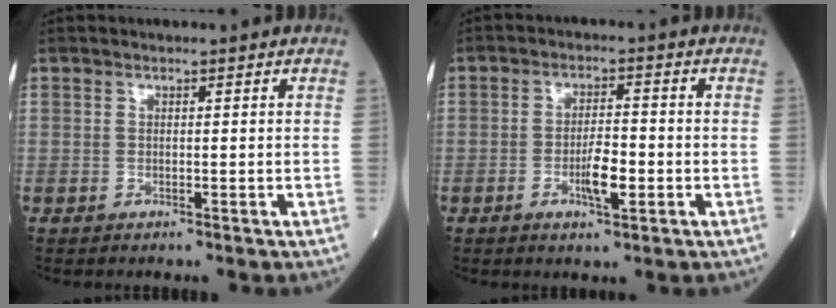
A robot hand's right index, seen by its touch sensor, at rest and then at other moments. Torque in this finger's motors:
{"motor_torque": [0.18, -0.16, 0.04, 0.00]}